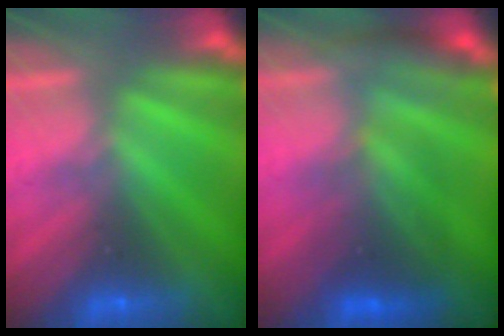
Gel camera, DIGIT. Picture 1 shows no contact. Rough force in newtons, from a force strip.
{"total": 2.8}